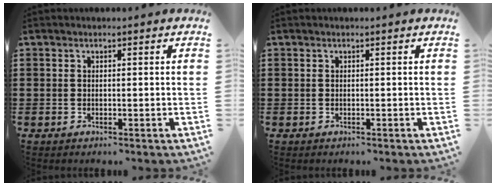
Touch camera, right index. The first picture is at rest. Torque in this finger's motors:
{"motor_torque": [-0.02, 0.02, 0.00, -0.01]}